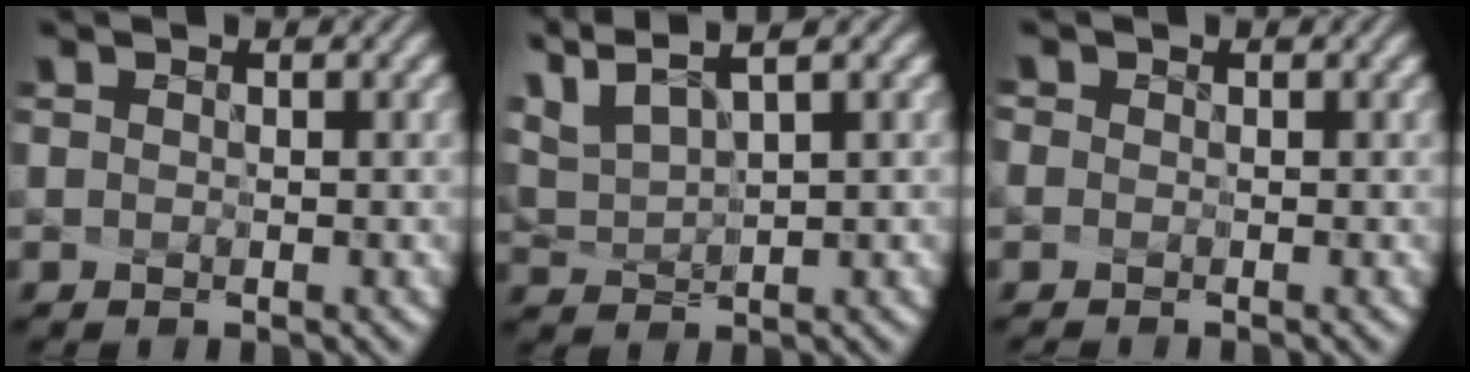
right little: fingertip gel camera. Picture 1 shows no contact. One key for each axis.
{"total": 4.0, "fx": 3.5, "fy": -0.3, "fz": 1.9, "tx": -0.076, "ty": 0.006, "tz": 0.092}
{"total": 0.8, "fx": -0.1, "fy": 0.8, "fz": 0.3, "tx": -0.008, "ty": 0.005, "tz": -0.001}